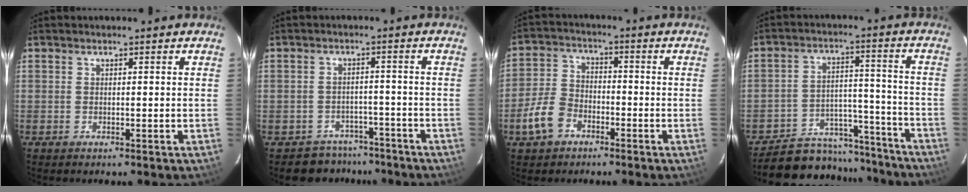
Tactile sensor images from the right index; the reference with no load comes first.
{"total": 6.1, "force": [-4.7, 3.9, -0.5], "torque": [0.005, 0.030, -0.063]}
{"total": 8.1, "force": [-4.4, 5.5, 4.1], "torque": [-0.098, 0.012, -0.085]}
{"total": 19.8, "force": [-17.4, 8.0, 5.1], "torque": [-0.120, 0.047, -0.230]}